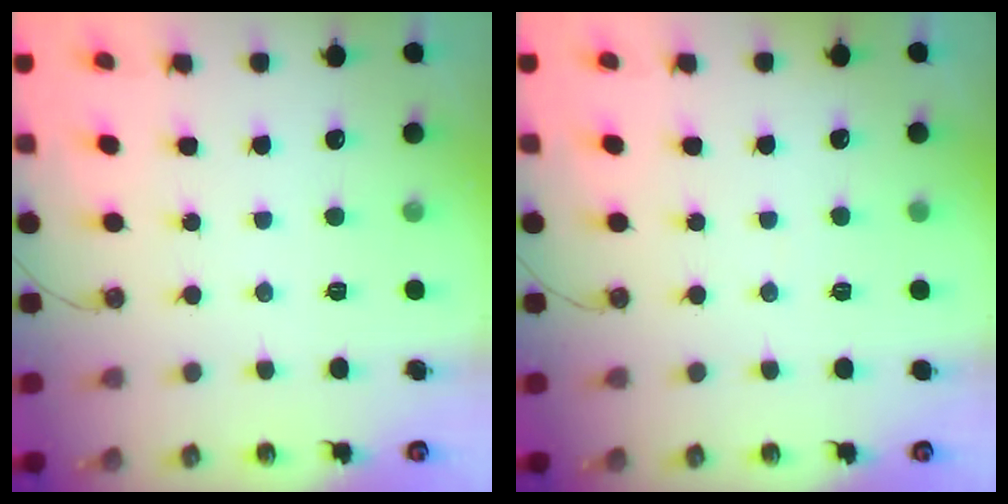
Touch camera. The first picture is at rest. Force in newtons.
{"total": 1.4, "press": 1.3, "slide": 0.1}